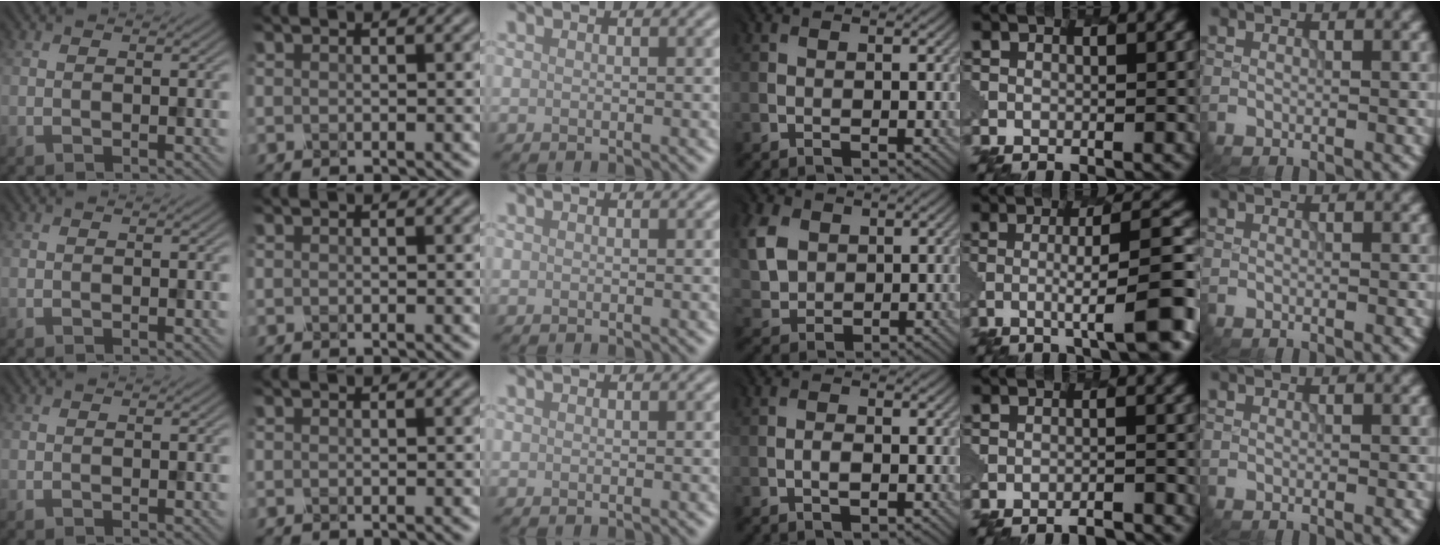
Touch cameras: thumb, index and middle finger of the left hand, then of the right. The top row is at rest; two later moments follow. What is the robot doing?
{"motion": "dispense", "object": "pipette"}